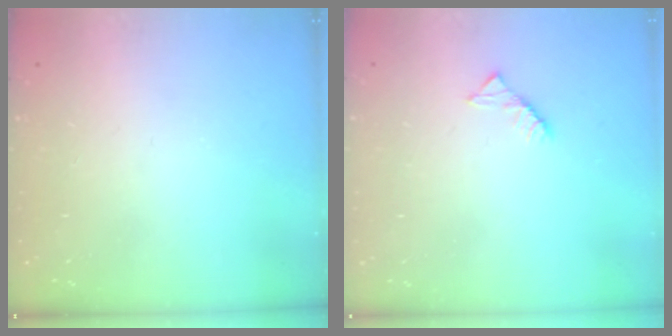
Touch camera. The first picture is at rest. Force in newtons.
{"total": 2.6, "press": 2.6, "slide": 0.4}